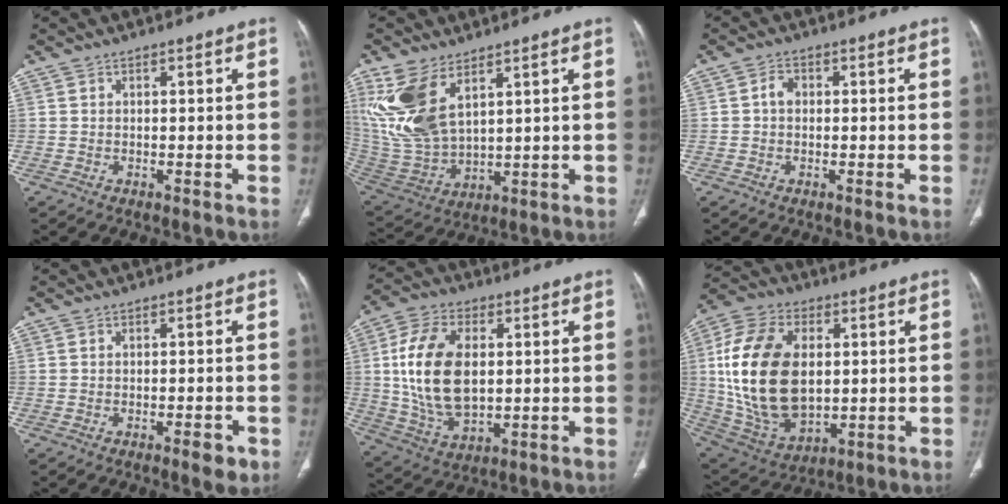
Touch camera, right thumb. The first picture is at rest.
{"total": 14.6, "force": [7.2, 7.3, 10.4], "torque": [-0.218, -0.030, 0.169]}
{"total": 2.0, "force": [0.0, 1.5, 1.3], "torque": [-0.018, 0.008, -0.003]}
{"total": 3.2, "force": [-1.6, 1.0, 2.5], "torque": [-0.027, 0.001, -0.020]}
{"total": 16.9, "force": [1.9, 9.9, 13.6], "torque": [-0.256, -0.007, 0.040]}
{"total": 23.3, "force": [2.2, 14.5, 18.0], "torque": [-0.341, -0.011, 0.053]}